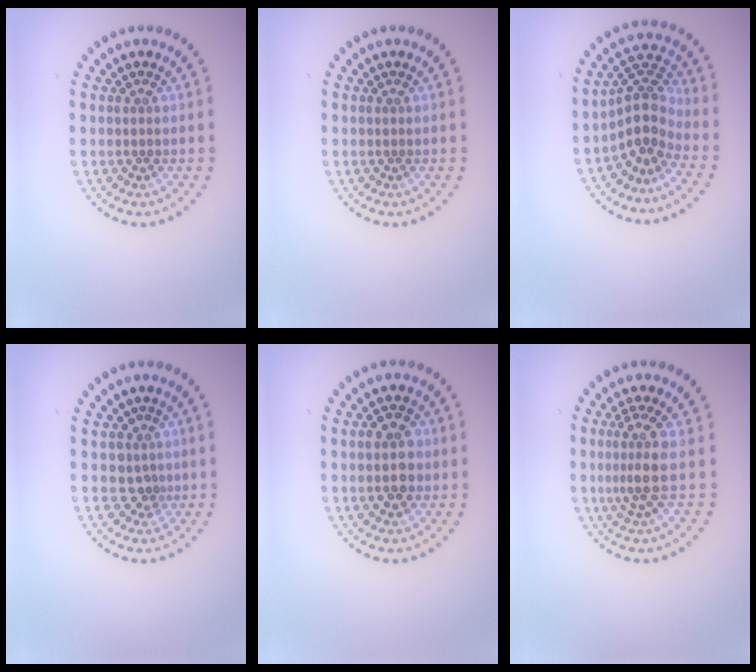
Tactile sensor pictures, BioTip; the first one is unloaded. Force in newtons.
{"total": 0.0}
{"total": 3.7, "press": 2.8, "slide": 2.4}
{"total": 1.9, "press": 1.4, "slide": 1.3}
{"total": 3.5, "press": 3.5, "slide": 0.3}
{"total": 2.9, "press": 2.3, "slide": 1.6}